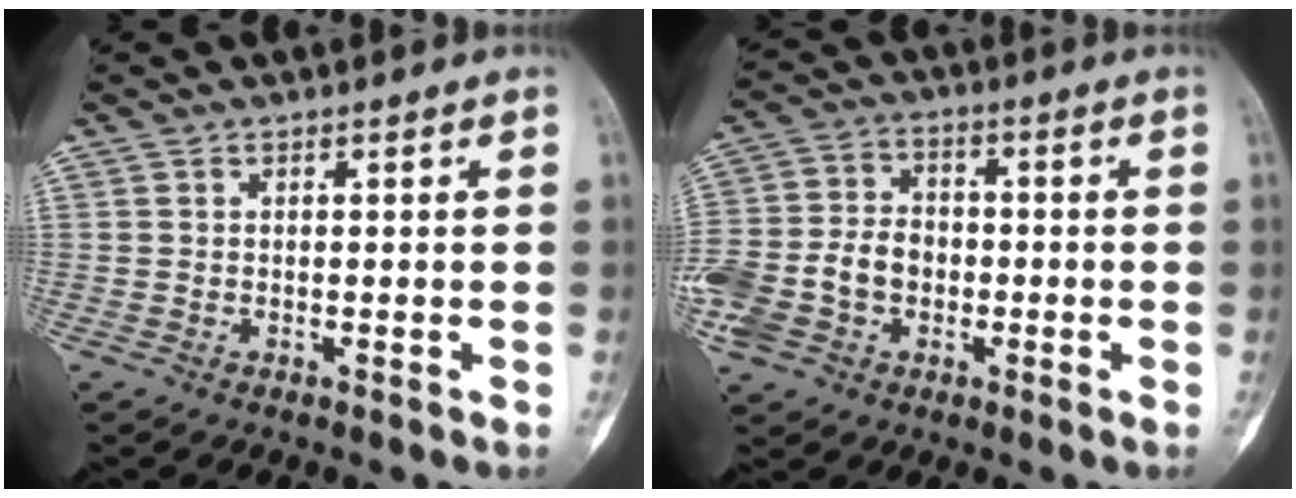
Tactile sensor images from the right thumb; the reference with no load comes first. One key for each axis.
{"total": 14.9, "fx": -3.5, "fy": 11.7, "fz": 8.7, "tx": -0.192, "ty": 0.028, "tz": -0.061}